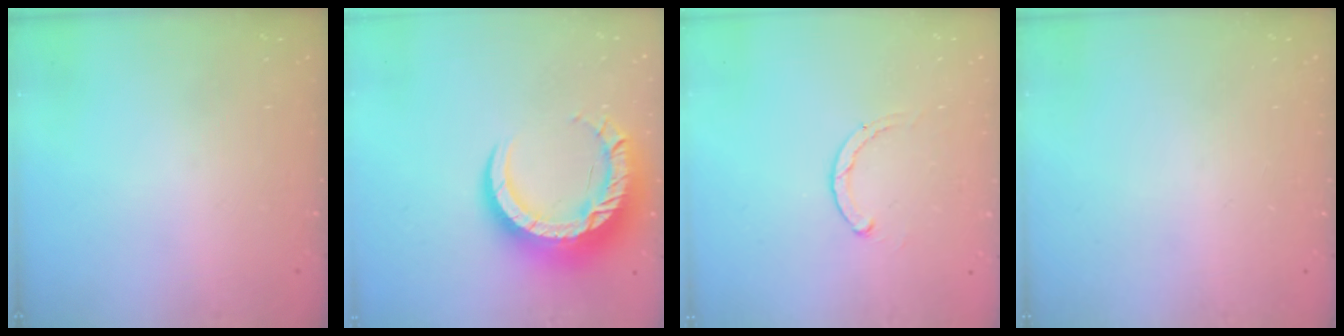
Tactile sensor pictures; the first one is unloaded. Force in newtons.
{"total": 15.7, "press": 15.6, "slide": 1.4}
{"total": 1.1, "press": 1.0, "slide": 0.3}
{"total": 0.0}